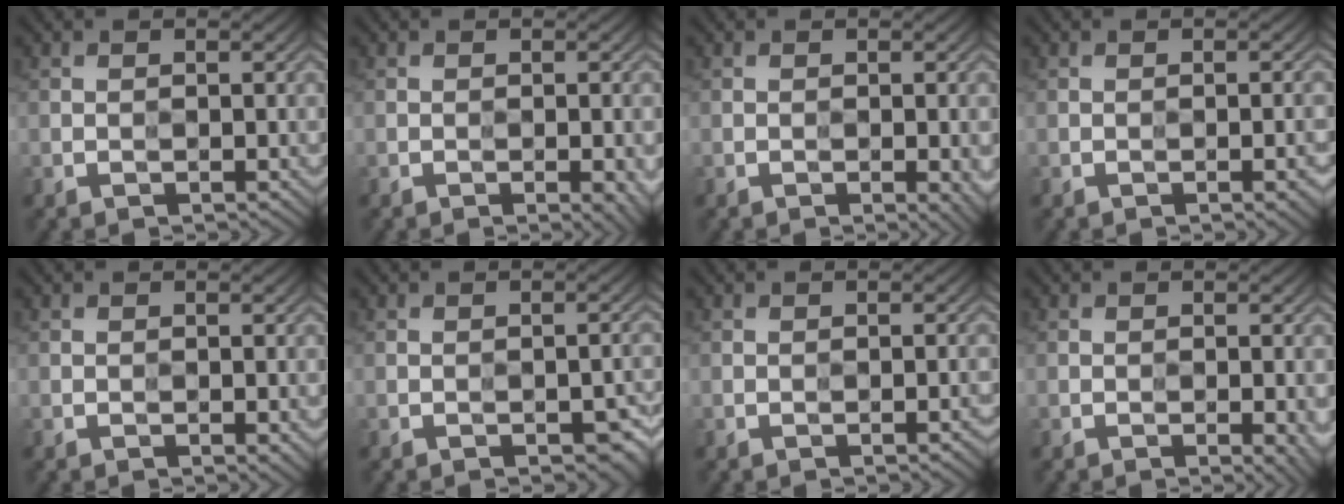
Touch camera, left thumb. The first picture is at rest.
{"total": 4.5, "force": [-1.9, 1.7, 3.7], "torque": [-0.032, -0.014, -0.012]}
{"total": 4.3, "force": [-1.6, 1.8, 3.6], "torque": [-0.033, -0.012, -0.009]}
{"total": 2.9, "force": [-1.3, 1.1, 2.4], "torque": [-0.016, -0.009, -0.008]}
{"total": 2.0, "force": [-0.6, 1.0, 1.6], "torque": [-0.015, -0.004, -0.001]}
{"total": 4.4, "force": [-2.2, 2.4, 3.0], "torque": [-0.026, -0.017, -0.021]}
{"total": 1.2, "force": [-0.7, 0.3, 0.9], "torque": [-0.004, 0.001, -0.006]}
{"total": 4.2, "force": [-1.6, 1.6, 3.6], "torque": [-0.032, -0.011, -0.010]}